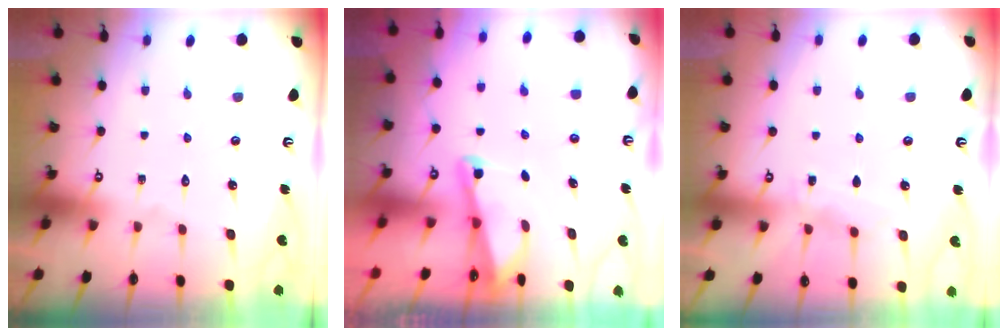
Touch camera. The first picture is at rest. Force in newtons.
{"total": 2.1, "press": 2.0, "slide": 0.3}
{"total": 5.0, "press": 4.9, "slide": 0.6}